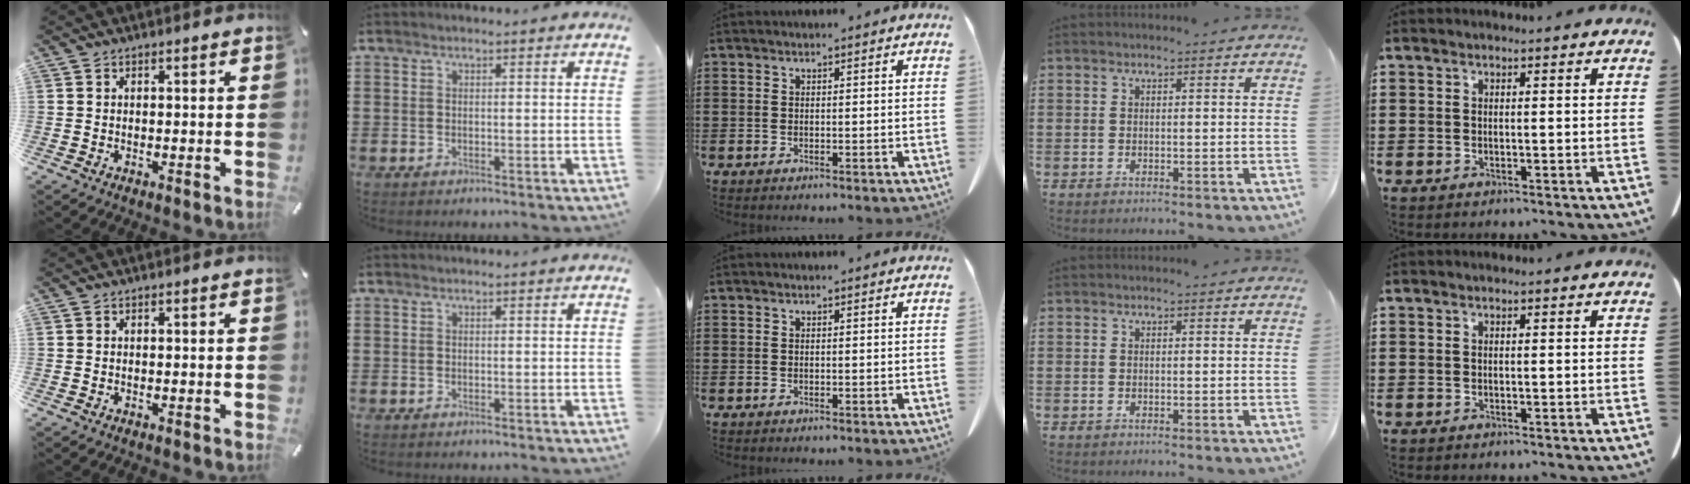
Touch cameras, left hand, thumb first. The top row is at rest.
{}